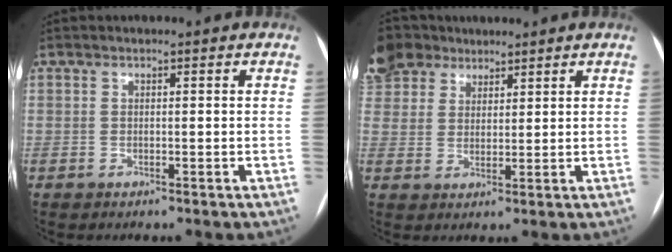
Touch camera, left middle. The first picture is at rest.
{"total": 8.2, "force": [6.3, 4.8, 1.7], "torque": [-0.052, 0.022, 0.131]}